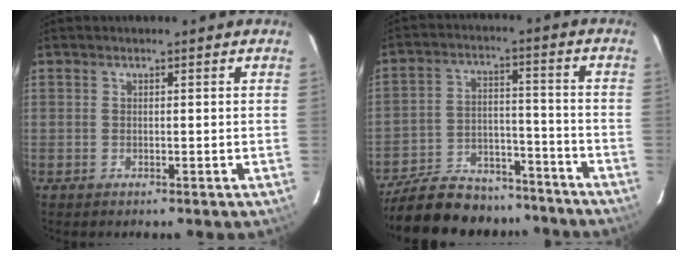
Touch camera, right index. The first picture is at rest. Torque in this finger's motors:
{"motor_torque": [0.94, -1.20, 0.39, 0.07]}